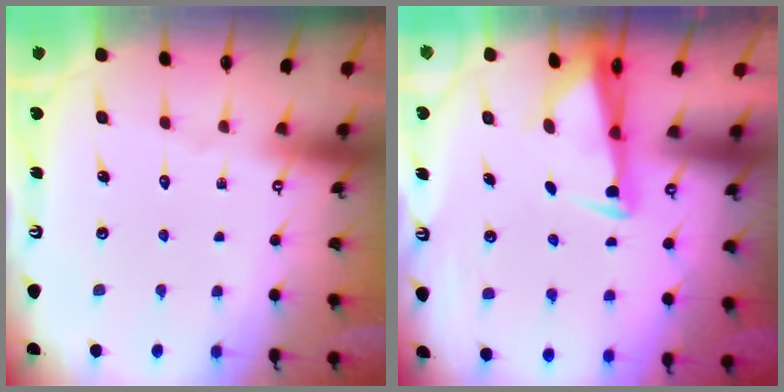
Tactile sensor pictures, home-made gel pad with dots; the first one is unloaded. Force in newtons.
{"total": 2.8, "press": 2.7, "slide": 0.9}